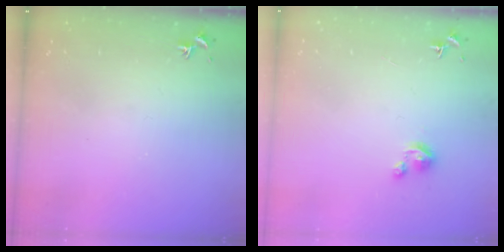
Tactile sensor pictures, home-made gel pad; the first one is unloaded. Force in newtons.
{"total": 4.5, "press": 4.5, "slide": 0.4}